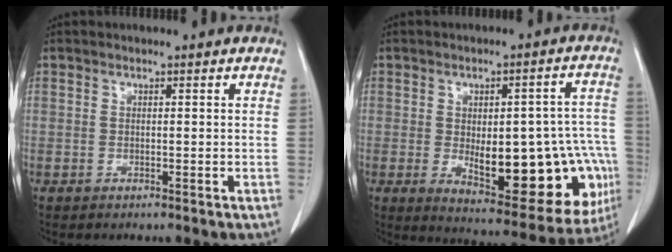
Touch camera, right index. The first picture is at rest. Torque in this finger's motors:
{"motor_torque": [1.37, -0.77, 0.58, 0.07]}